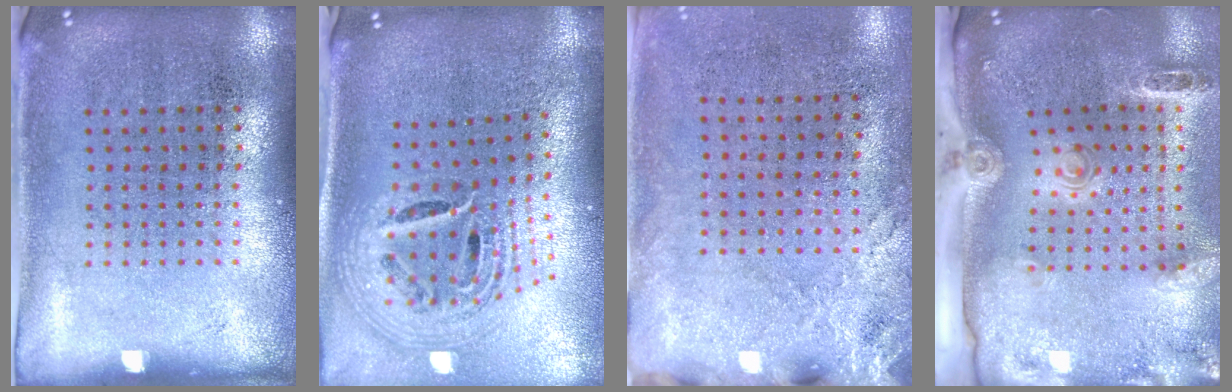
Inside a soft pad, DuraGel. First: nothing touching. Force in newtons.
{"total": 2.5, "press": 1.7, "slide": 1.8}
{"total": 2.5, "press": 2.0, "slide": 1.5}
{"total": 2.9, "press": 2.1, "slide": 2.1}